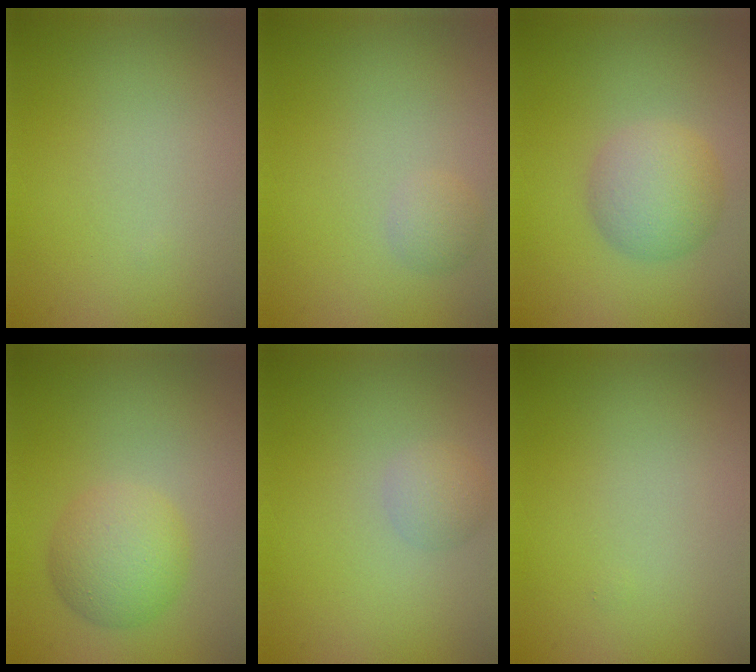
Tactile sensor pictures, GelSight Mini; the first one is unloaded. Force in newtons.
{"total": 1.2, "press": 1.2, "slide": 0.0}
{"total": 3.5, "press": 3.5, "slide": 0.1}
{"total": 4.4, "press": 4.4, "slide": 0.1}
{"total": 1.6, "press": 1.6, "slide": 0.0}
{"total": 0.0}